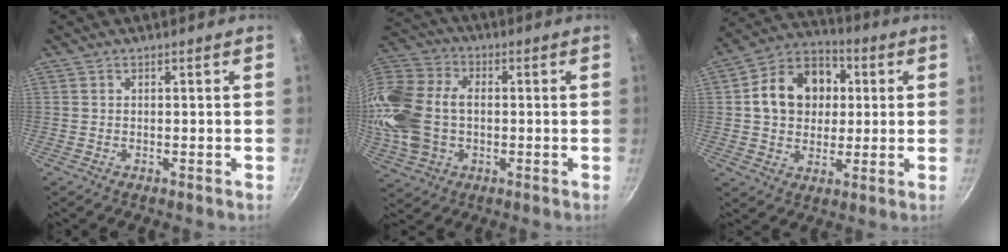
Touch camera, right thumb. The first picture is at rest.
{"total": 19.1, "force": [-0.8, 13.9, 13.0], "torque": [-0.272, 0.032, -0.017]}
{"total": 15.1, "force": [2.3, 12.2, 8.6], "torque": [-0.114, 0.022, 0.027]}